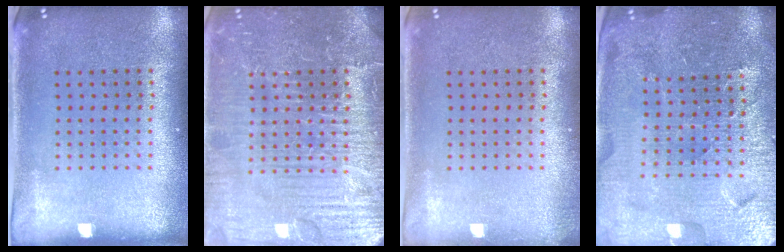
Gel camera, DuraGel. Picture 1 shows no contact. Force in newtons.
{"total": 7.7, "press": 7.6, "slide": 0.9}
{"total": 0.6, "press": 0.6, "slide": 0.1}
{"total": 5.0, "press": 4.7, "slide": 1.8}